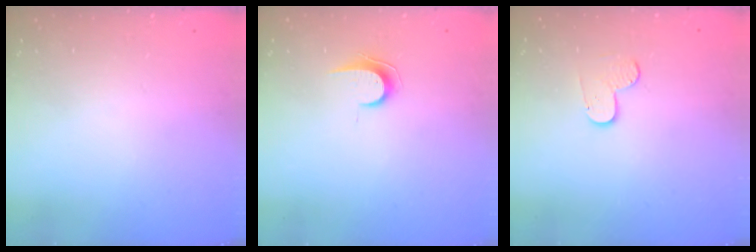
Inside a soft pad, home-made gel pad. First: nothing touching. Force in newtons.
{"total": 6.7, "press": 6.7, "slide": 0.7}
{"total": 4.0, "press": 4.0, "slide": 0.2}